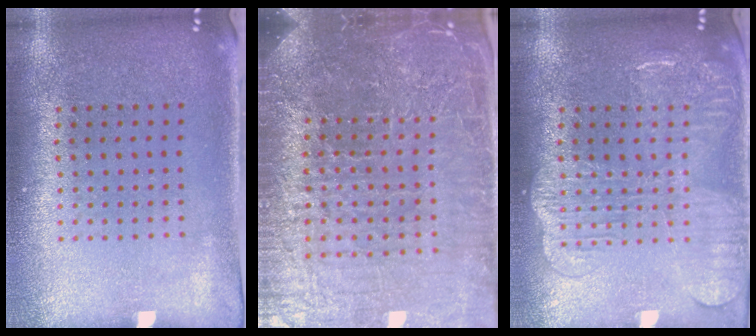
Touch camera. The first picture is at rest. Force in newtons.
{"total": 6.3, "press": 5.6, "slide": 2.9}
{"total": 3.7, "press": 3.6, "slide": 0.5}